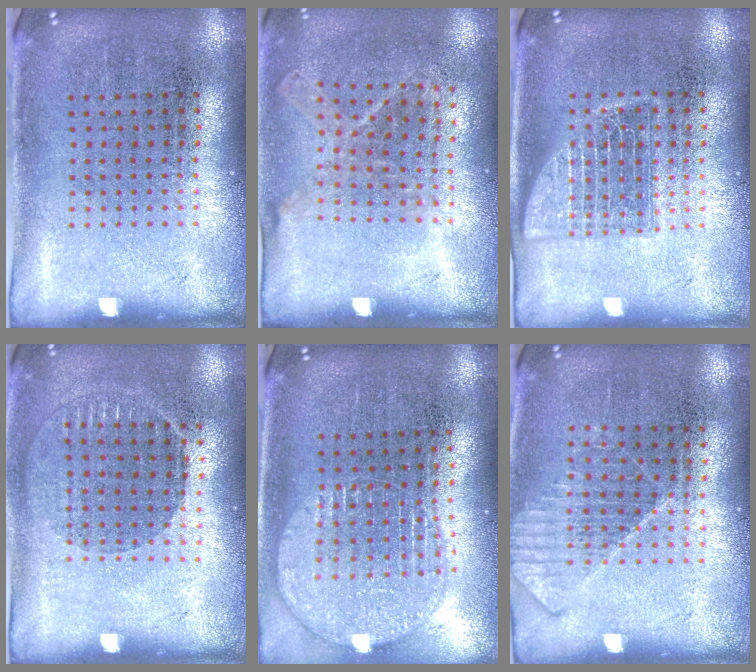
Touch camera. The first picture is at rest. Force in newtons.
{"total": 1.1, "press": 0.9, "slide": 0.7}
{"total": 2.3, "press": 2.3, "slide": 0.3}
{"total": 1.0, "press": 0.9, "slide": 0.4}
{"total": 1.7, "press": 1.5, "slide": 0.9}
{"total": 1.3, "press": 1.2, "slide": 0.4}